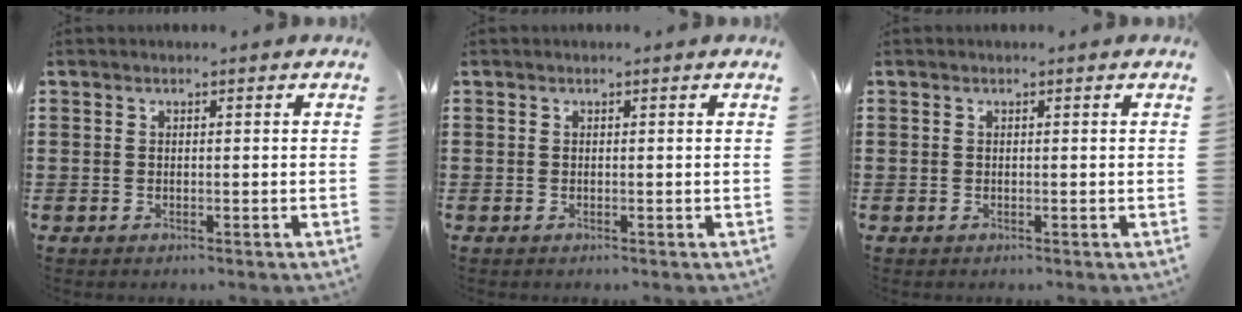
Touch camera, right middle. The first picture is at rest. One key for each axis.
{"total": 0.0}
{"total": 0.0}